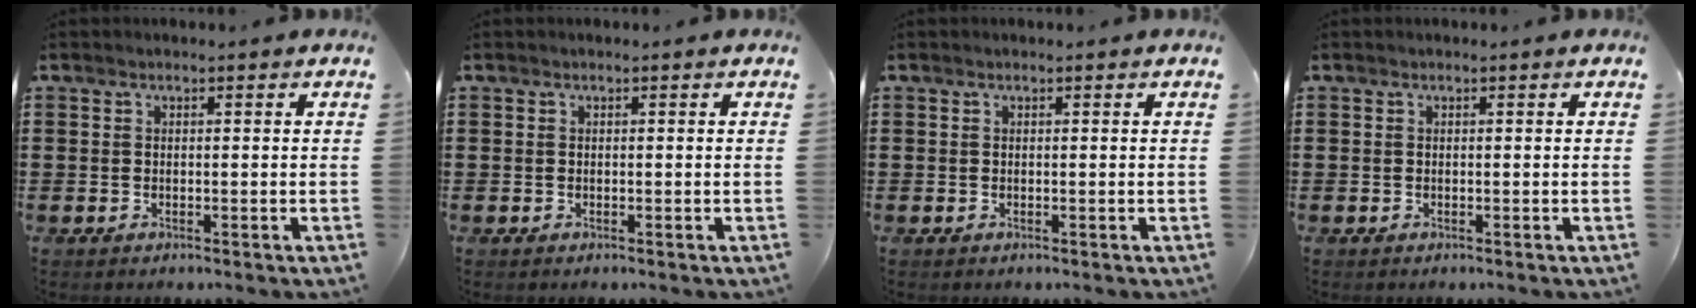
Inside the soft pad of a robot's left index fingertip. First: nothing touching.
{"total": 0.0}
{"total": 0.0}
{"total": 0.0}